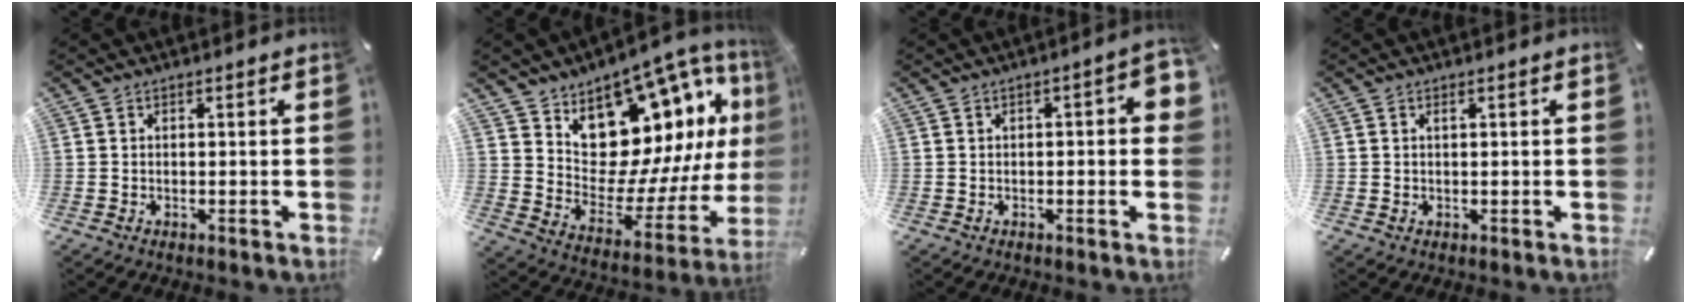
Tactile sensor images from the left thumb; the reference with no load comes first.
{"total": 16.0, "force": [9.5, 10.3, 7.7], "torque": [-0.100, -0.111, 0.174]}
{"total": 5.2, "force": [0.2, 2.0, 4.8], "torque": [-0.061, 0.002, 0.000]}
{"total": 0.7, "force": [0.3, 0.2, 0.6], "torque": [-0.011, 0.000, 0.006]}